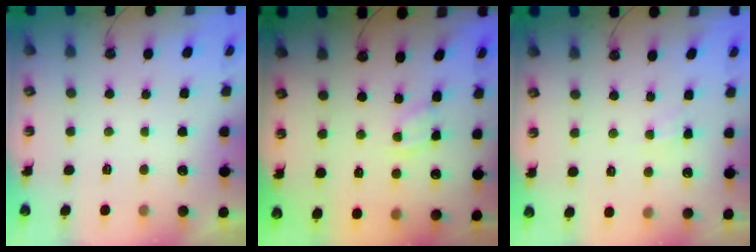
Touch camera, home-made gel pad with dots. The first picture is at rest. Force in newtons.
{"total": 2.1, "press": 2.1, "slide": 0.4}
{"total": 2.1, "press": 2.1, "slide": 0.3}